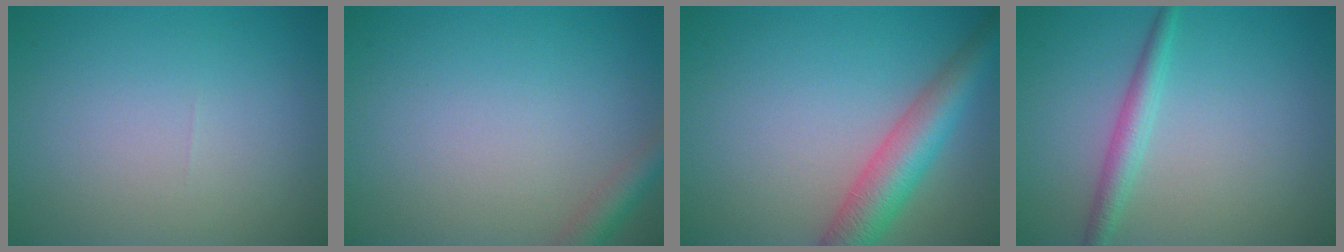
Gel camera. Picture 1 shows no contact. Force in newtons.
{"total": 2.3, "press": 2.3, "slide": 0.1}
{"total": 5.6, "press": 5.6, "slide": 0.2}
{"total": 2.3, "press": 2.3, "slide": 0.0}